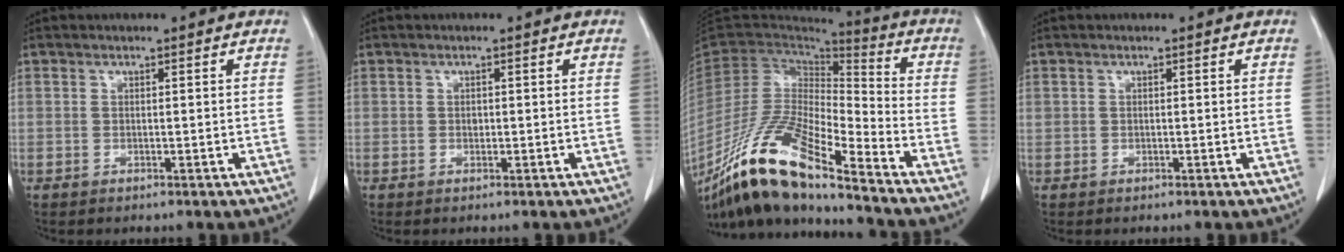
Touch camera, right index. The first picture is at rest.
{"total": 0.6, "force": [0.0, 0.4, 0.4], "torque": [-0.007, 0.001, -0.002]}
{"total": 18.7, "force": [-14.4, 2.6, 11.7], "torque": [-0.238, -0.017, -0.270]}
{"total": 0.0}